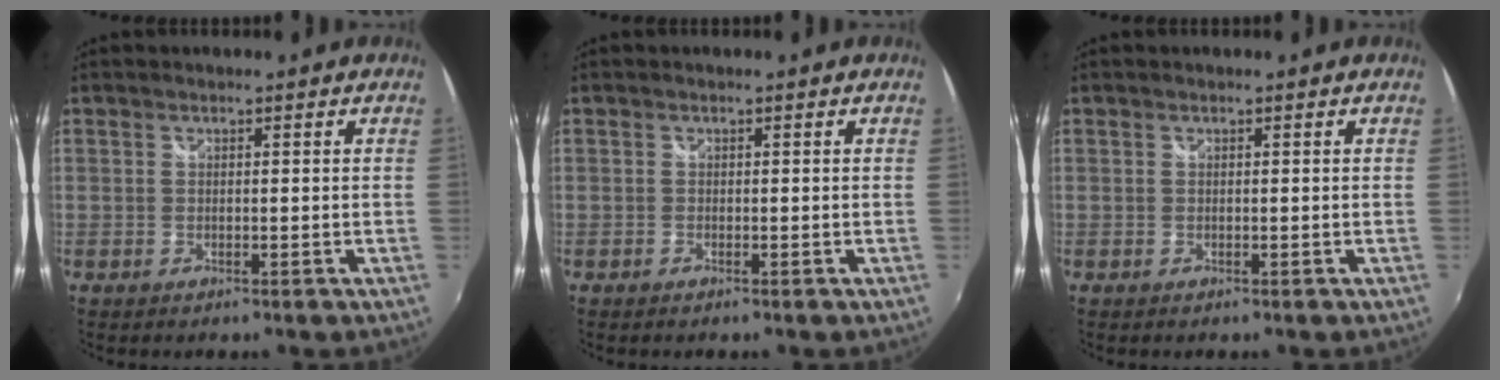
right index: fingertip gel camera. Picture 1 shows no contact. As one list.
[{"total": 0.0}, {"total": 0.0}]